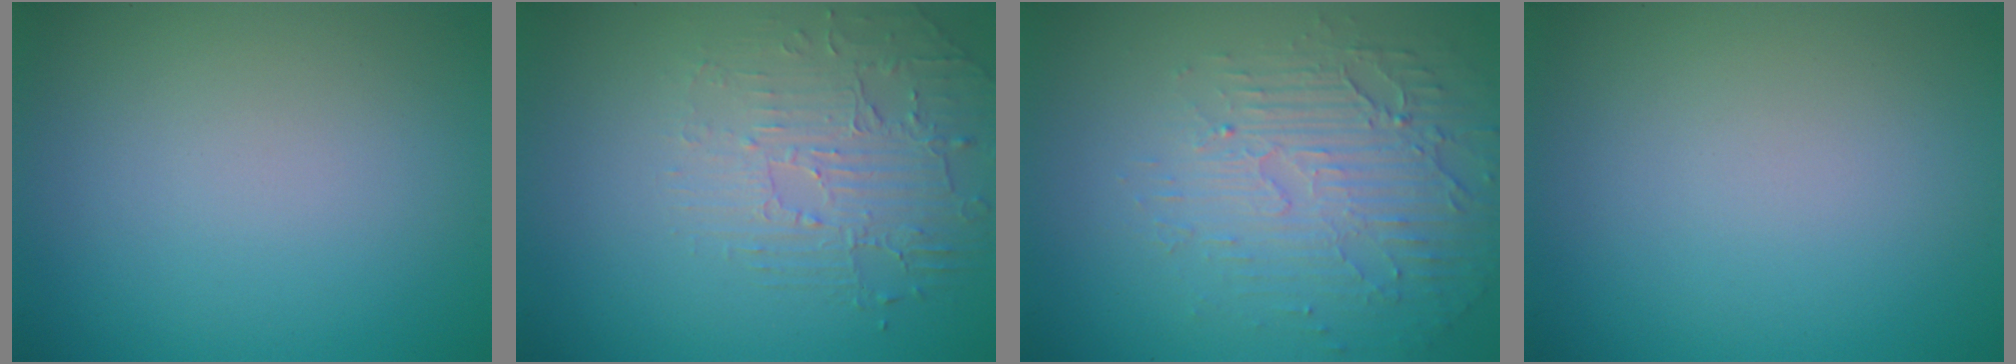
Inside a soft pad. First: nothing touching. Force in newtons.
{"total": 2.2, "press": 1.7, "slide": 1.5}
{"total": 5.7, "press": 3.3, "slide": 4.7}
{"total": 0.0}